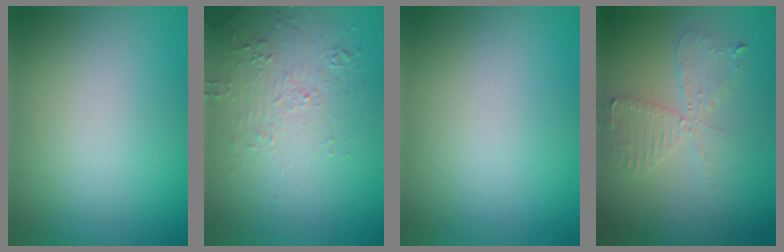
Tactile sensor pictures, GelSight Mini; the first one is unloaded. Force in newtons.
{"total": 2.1, "press": 1.5, "slide": 1.5}
{"total": 0.0}
{"total": 3.8, "press": 3.3, "slide": 1.9}